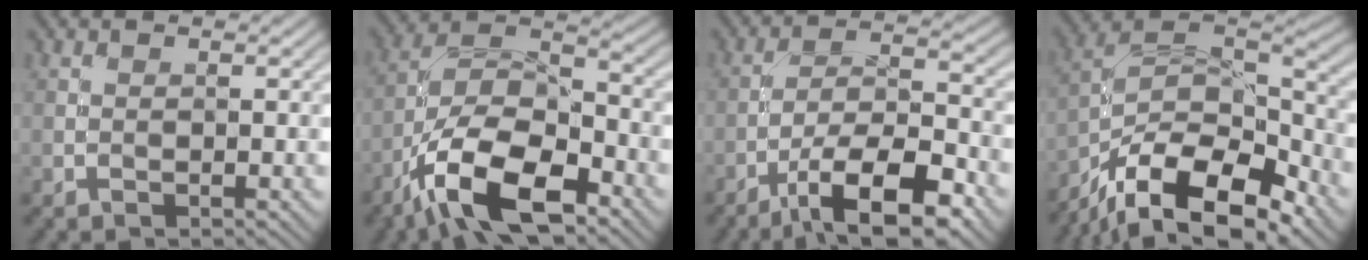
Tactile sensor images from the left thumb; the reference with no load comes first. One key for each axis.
{"total": 14.3, "fx": -8.3, "fy": 6.3, "fz": 9.9, "tx": -0.200, "ty": -0.010, "tz": -0.169}
{"total": 12.1, "fx": -7.5, "fy": 3.6, "fz": 8.8, "tx": -0.153, "ty": 0.001, "tz": -0.134}
{"total": 16.7, "fx": -10.9, "fy": 7.1, "fz": 10.5, "tx": -0.216, "ty": -0.025, "tz": -0.188}